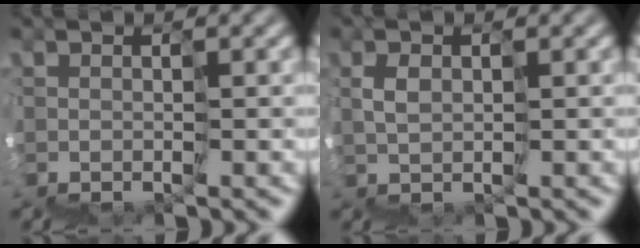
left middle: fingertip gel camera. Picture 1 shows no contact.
{"total": 0.7, "force": [0.6, -0.3, 0.3], "torque": [-0.018, 0.015, 0.009]}